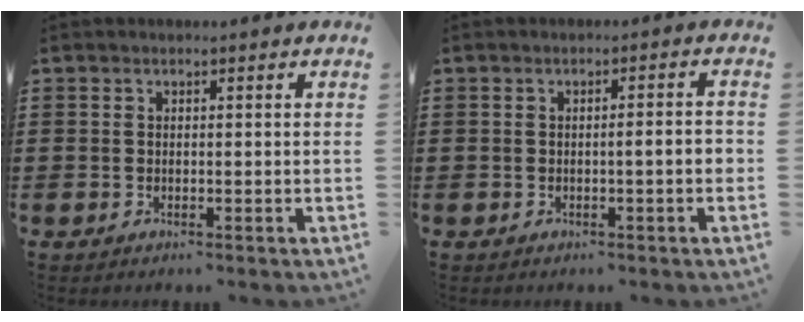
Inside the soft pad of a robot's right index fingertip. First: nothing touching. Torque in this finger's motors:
{"motor_torque": [0.66, -0.18, 0.10, 0.06]}